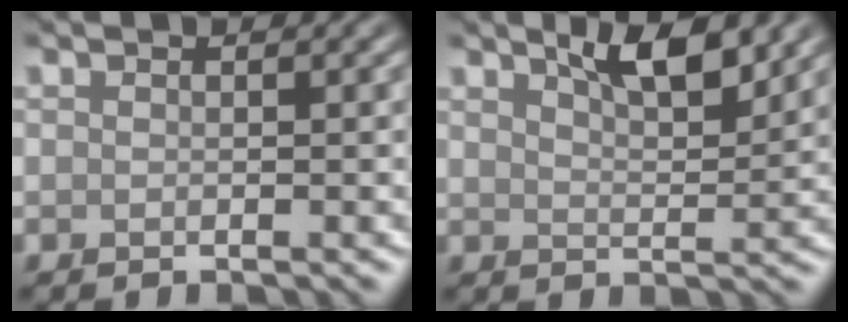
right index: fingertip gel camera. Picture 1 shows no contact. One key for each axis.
{"total": 4.6, "fx": 3.1, "fy": 1.3, "fz": 3.1, "tx": -0.043, "ty": 0.004, "tz": 0.047}